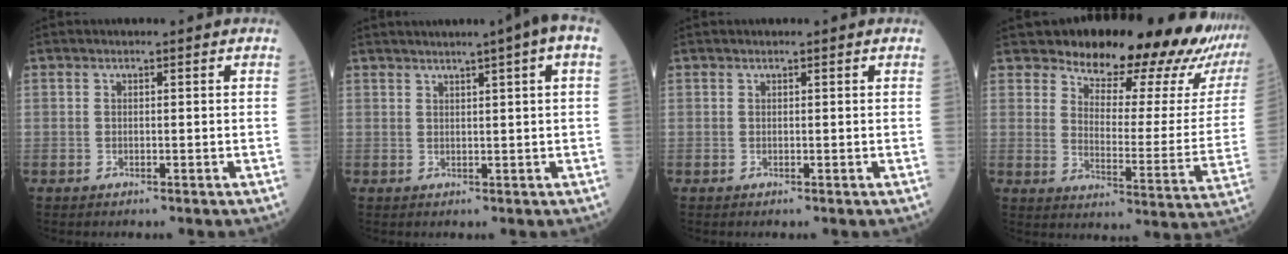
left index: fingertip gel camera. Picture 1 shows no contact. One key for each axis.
{"total": 5.9, "fx": 3.3, "fy": -0.5, "fz": 4.8, "tx": -0.072, "ty": 0.018, "tz": 0.045}
{"total": 0.7, "fx": 0.7, "fy": 0.0, "fz": 0.2, "tx": -0.007, "ty": 0.007, "tz": 0.012}
{"total": 24.0, "fx": 21.6, "fy": 3.2, "fz": 9.9, "tx": -0.131, "ty": -0.101, "tz": 0.258}